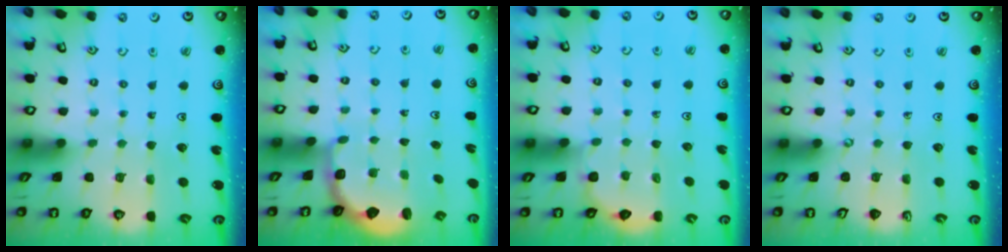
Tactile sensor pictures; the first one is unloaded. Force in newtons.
{"total": 2.9, "press": 2.4, "slide": 1.6}
{"total": 2.7, "press": 2.7, "slide": 0.5}
{"total": 0.0}